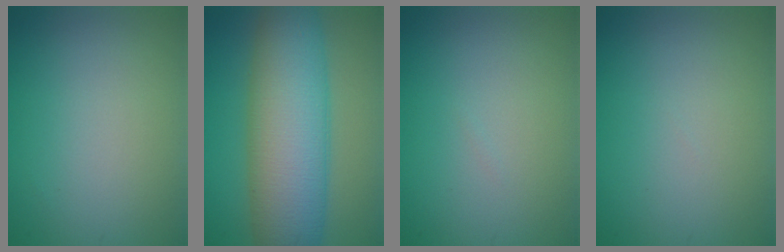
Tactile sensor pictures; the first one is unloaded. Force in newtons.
{"total": 11.2, "press": 11.2, "slide": 0.2}
{"total": 0.0}
{"total": 0.0}